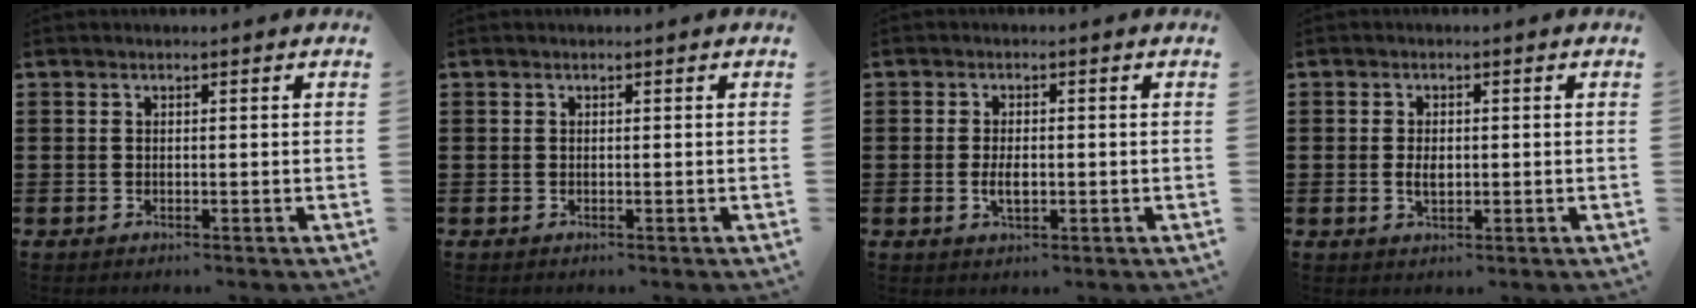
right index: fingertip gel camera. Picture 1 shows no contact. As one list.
[{"total": 0.0}, {"total": 3.0, "force": [-0.5, 1.3, 2.6], "torque": [-0.048, 0.002, -0.007]}, {"total": 2.3, "force": [-0.1, 1.3, 2.0], "torque": [-0.037, 0.003, -0.002]}]